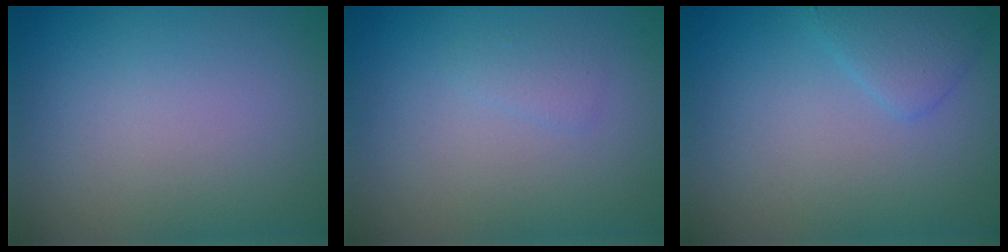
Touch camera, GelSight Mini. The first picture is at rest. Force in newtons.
{"total": 0.9, "press": 0.9, "slide": 0.1}
{"total": 2.1, "press": 2.1, "slide": 0.0}